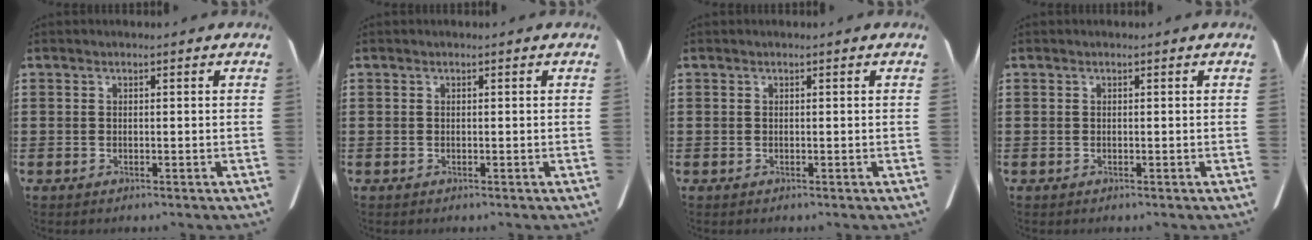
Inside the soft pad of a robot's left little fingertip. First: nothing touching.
{"total": 0.0}
{"total": 0.0}
{"total": 0.0}